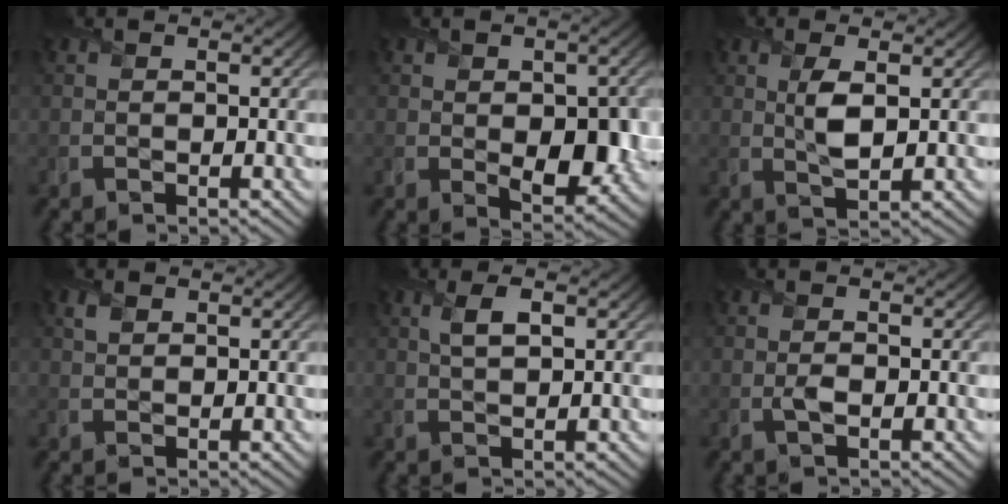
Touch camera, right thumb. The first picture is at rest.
{"total": 6.2, "force": [-0.5, 3.7, 4.9], "torque": [-0.080, -0.018, -0.003]}
{"total": 3.6, "force": [0.8, 1.2, 3.3], "torque": [-0.073, -0.001, 0.018]}
{"total": 1.3, "force": [0.9, 0.8, 0.7], "torque": [-0.017, 0.006, 0.017]}
{"total": 2.7, "force": [1.1, 0.8, 2.3], "torque": [-0.052, 0.007, 0.022]}
{"total": 1.4, "force": [-0.4, 0.4, 1.2], "torque": [-0.028, 0.001, -0.012]}